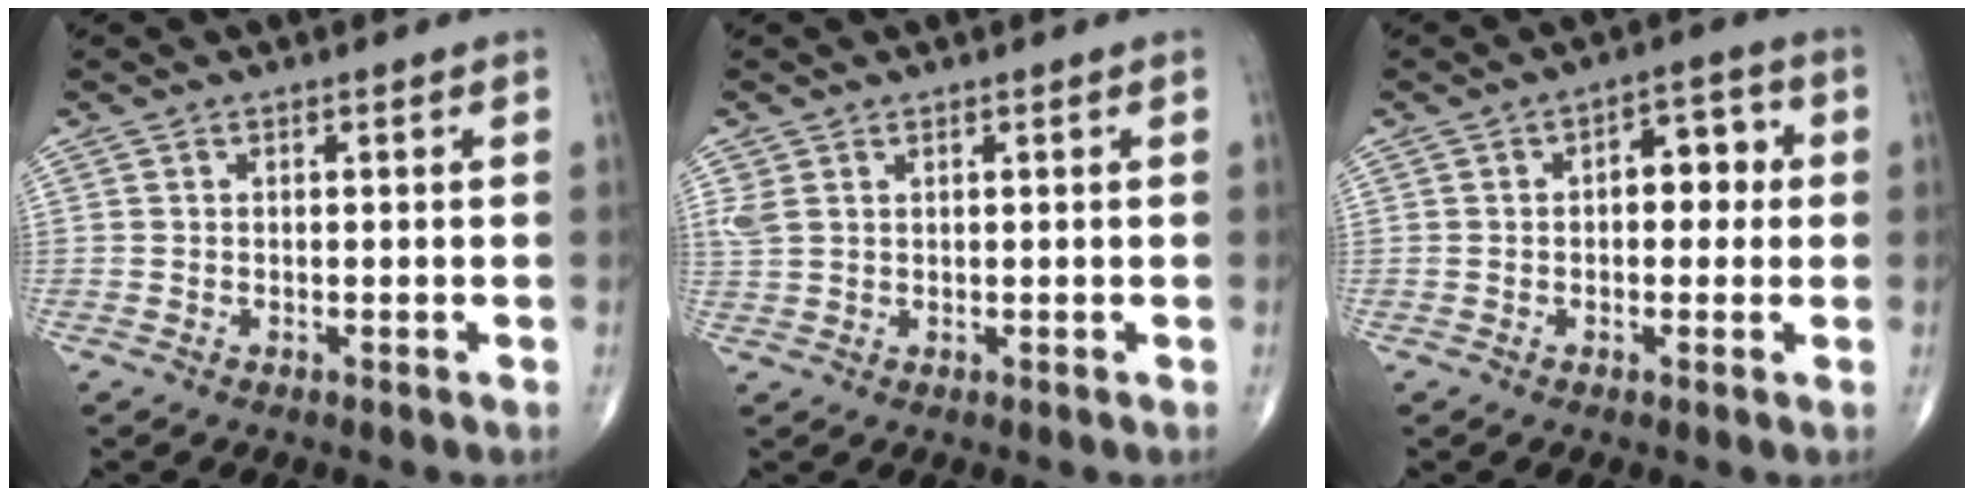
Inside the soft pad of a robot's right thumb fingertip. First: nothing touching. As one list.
[{"total": 2.2, "force": [1.1, 1.4, 1.3], "torque": [-0.035, 0.005, 0.032]}, {"total": 6.9, "force": [0.6, 4.0, 5.5], "torque": [-0.039, 0.021, 0.000]}]